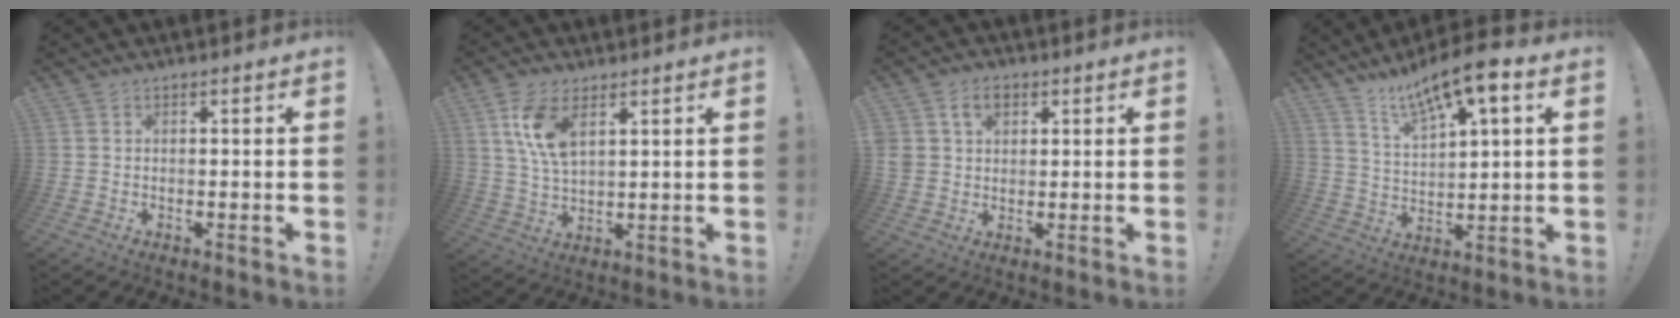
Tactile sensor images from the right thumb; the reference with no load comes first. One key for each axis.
{"total": 9.9, "fx": 4.7, "fy": 4.7, "fz": 7.4, "tx": -0.150, "ty": -0.011, "tz": 0.085}
{"total": 6.7, "fx": 2.9, "fy": 5.0, "fz": 3.4, "tx": -0.058, "ty": 0.000, "tz": 0.057}
{"total": 11.3, "fx": 7.7, "fy": 2.8, "fz": 7.8, "tx": -0.140, "ty": -0.037, "tz": 0.130}